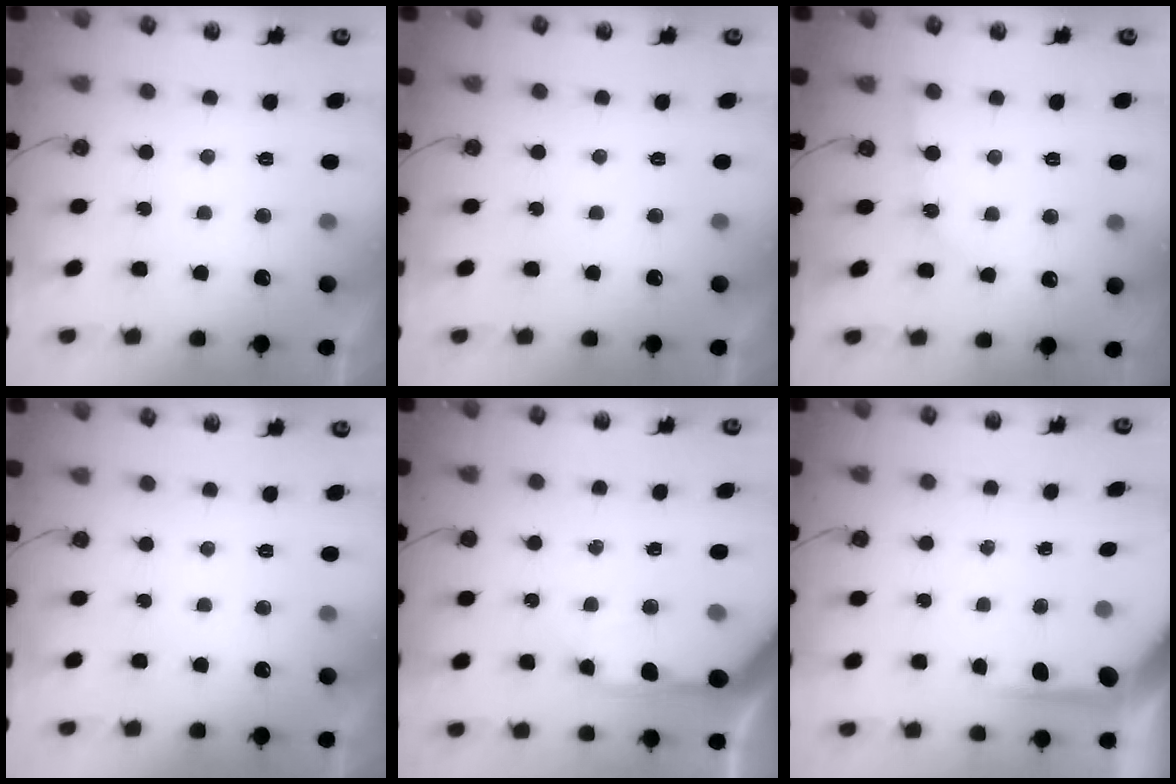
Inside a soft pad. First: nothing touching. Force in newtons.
{"total": 0.0}
{"total": 4.9, "press": 4.9, "slide": 0.6}
{"total": 0.0}
{"total": 11.0, "press": 10.9, "slide": 1.5}
{"total": 5.3, "press": 5.2, "slide": 0.3}